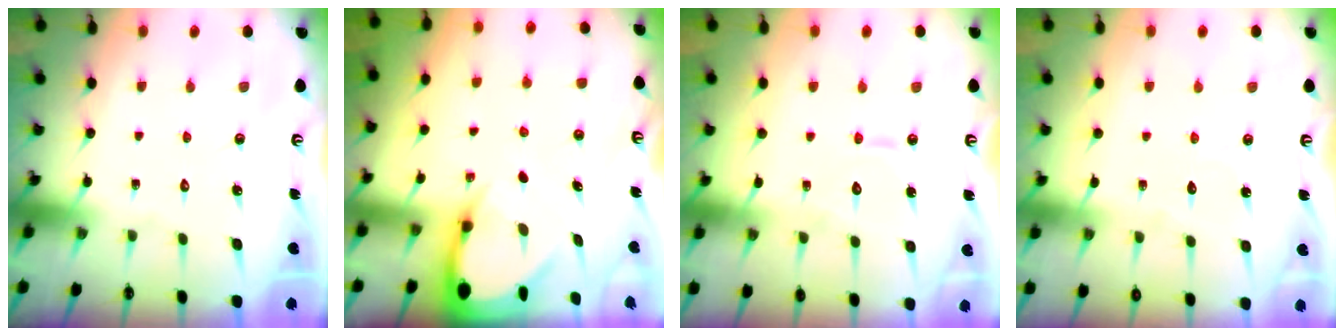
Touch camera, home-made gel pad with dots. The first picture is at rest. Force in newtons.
{"total": 3.7, "press": 3.6, "slide": 0.6}
{"total": 6.0, "press": 6.0, "slide": 0.6}
{"total": 3.1, "press": 3.1, "slide": 0.3}